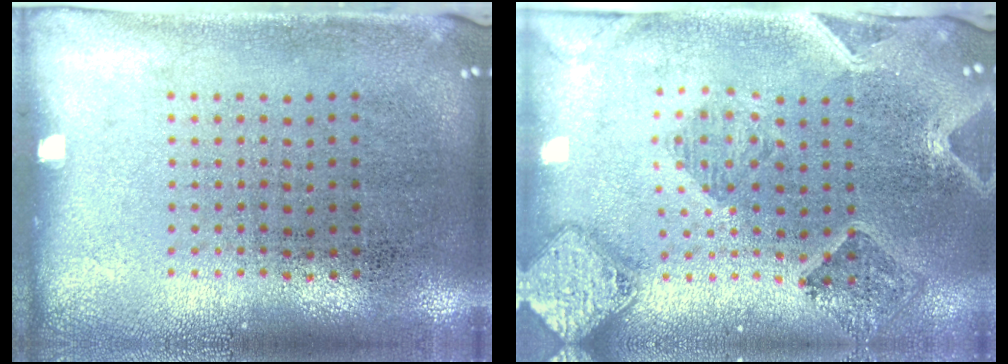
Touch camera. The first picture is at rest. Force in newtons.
{"total": 1.7, "press": 1.6, "slide": 0.4}